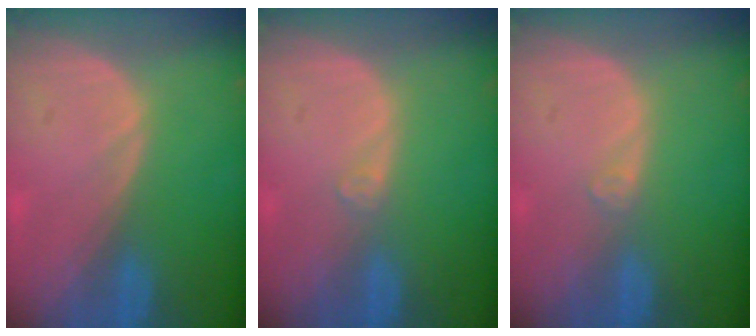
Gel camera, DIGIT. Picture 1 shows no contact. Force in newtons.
{"total": 0.9, "press": 0.8, "slide": 0.2}
{"total": 0.9, "press": 0.8, "slide": 0.2}